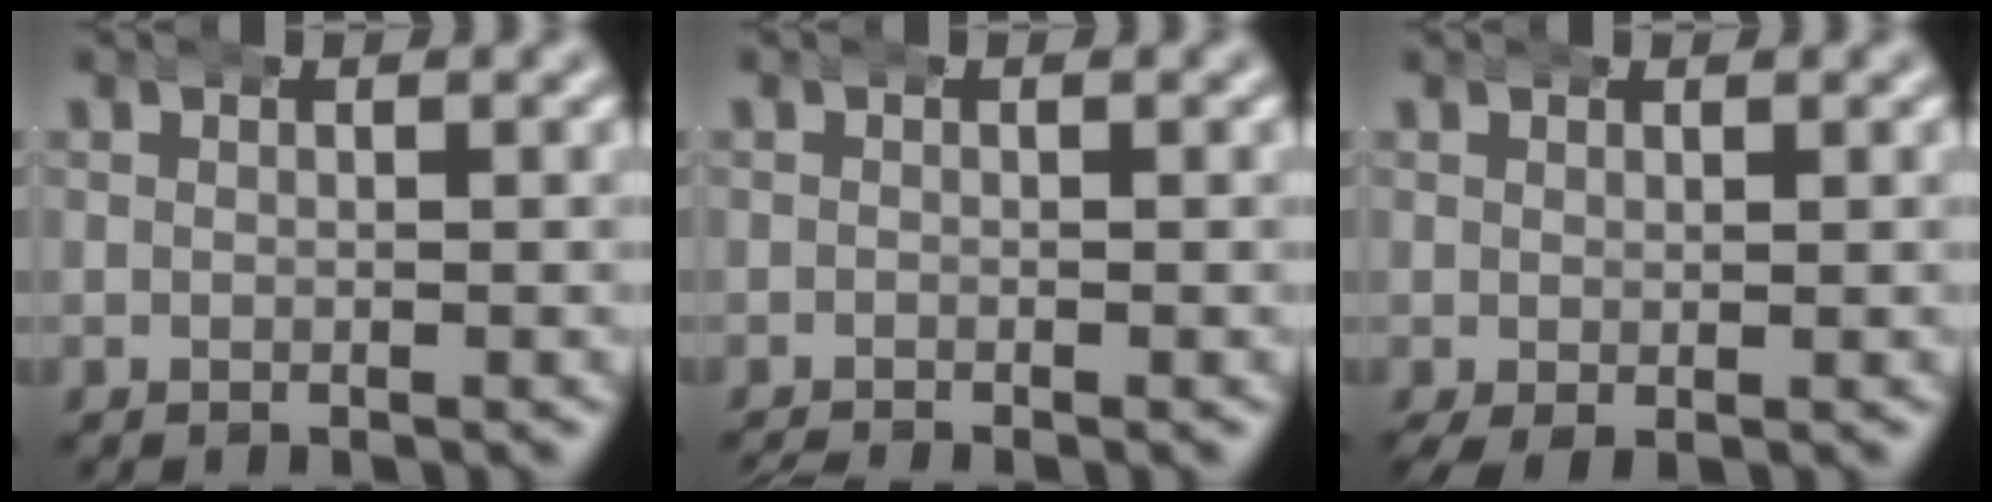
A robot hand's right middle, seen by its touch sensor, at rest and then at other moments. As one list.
[{"total": 1.1, "force": [-1.1, -0.1, 0.1], "torque": [-0.005, -0.009, -0.014]}, {"total": 1.7, "force": [-0.8, 0.7, 1.3], "torque": [-0.025, -0.015, -0.002]}]